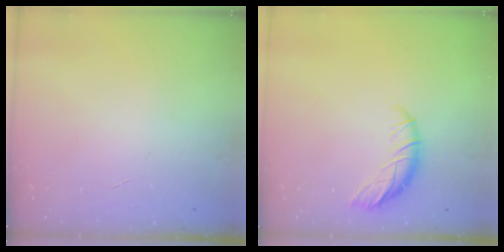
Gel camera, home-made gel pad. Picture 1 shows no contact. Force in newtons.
{"total": 9.5, "press": 9.5, "slide": 0.3}